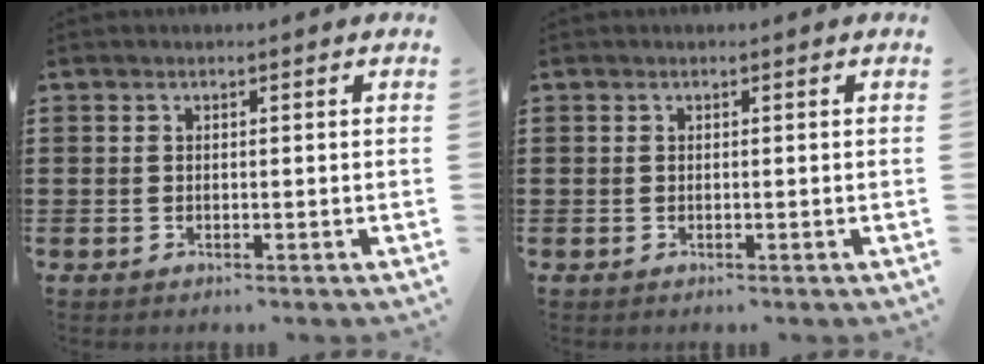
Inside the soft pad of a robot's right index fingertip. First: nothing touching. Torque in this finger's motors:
{"motor_torque": [0.00, 0.00, 0.00, 0.00]}